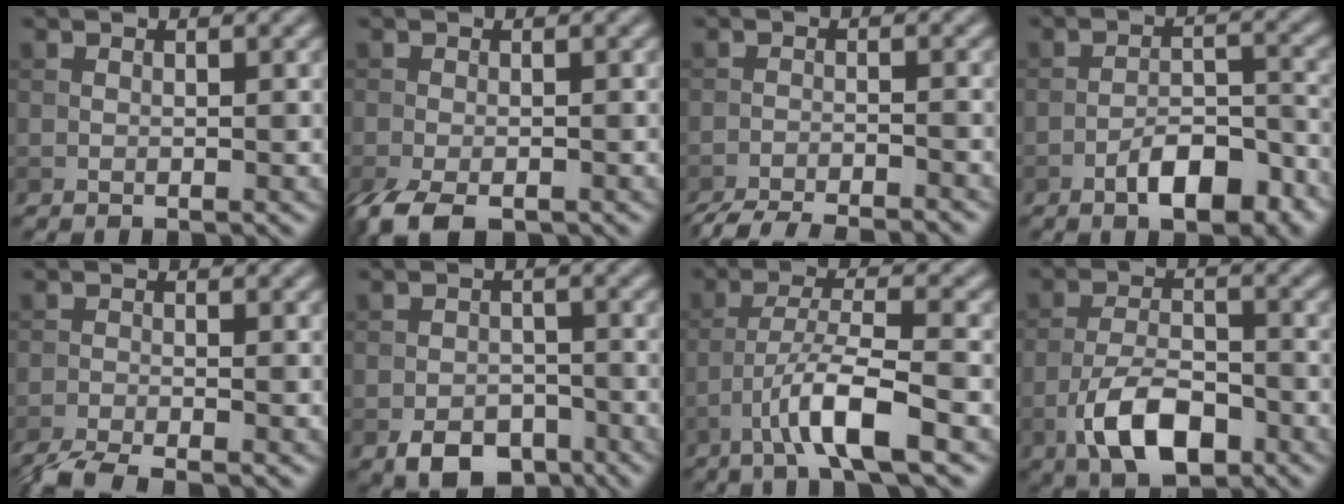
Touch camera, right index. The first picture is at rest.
{"total": 4.7, "force": [-3.3, 1.5, 2.9], "torque": [-0.056, -0.013, -0.062]}
{"total": 8.1, "force": [-7.6, 1.4, 2.5], "torque": [-0.042, -0.015, -0.116]}
{"total": 5.8, "force": [-3.3, 2.3, 4.1], "torque": [-0.059, 0.009, -0.053]}
{"total": 4.1, "force": [-3.5, 0.7, 2.0], "torque": [-0.036, -0.012, -0.073]}
{"total": 5.1, "force": [-3.3, 3.1, 2.5], "torque": [-0.035, -0.007, -0.057]}
{"total": 6.0, "force": [-3.1, 0.9, 5.1], "torque": [-0.091, 0.010, -0.061]}
{"total": 6.5, "force": [-3.4, 3.0, 4.7], "torque": [-0.086, 0.000, -0.066]}